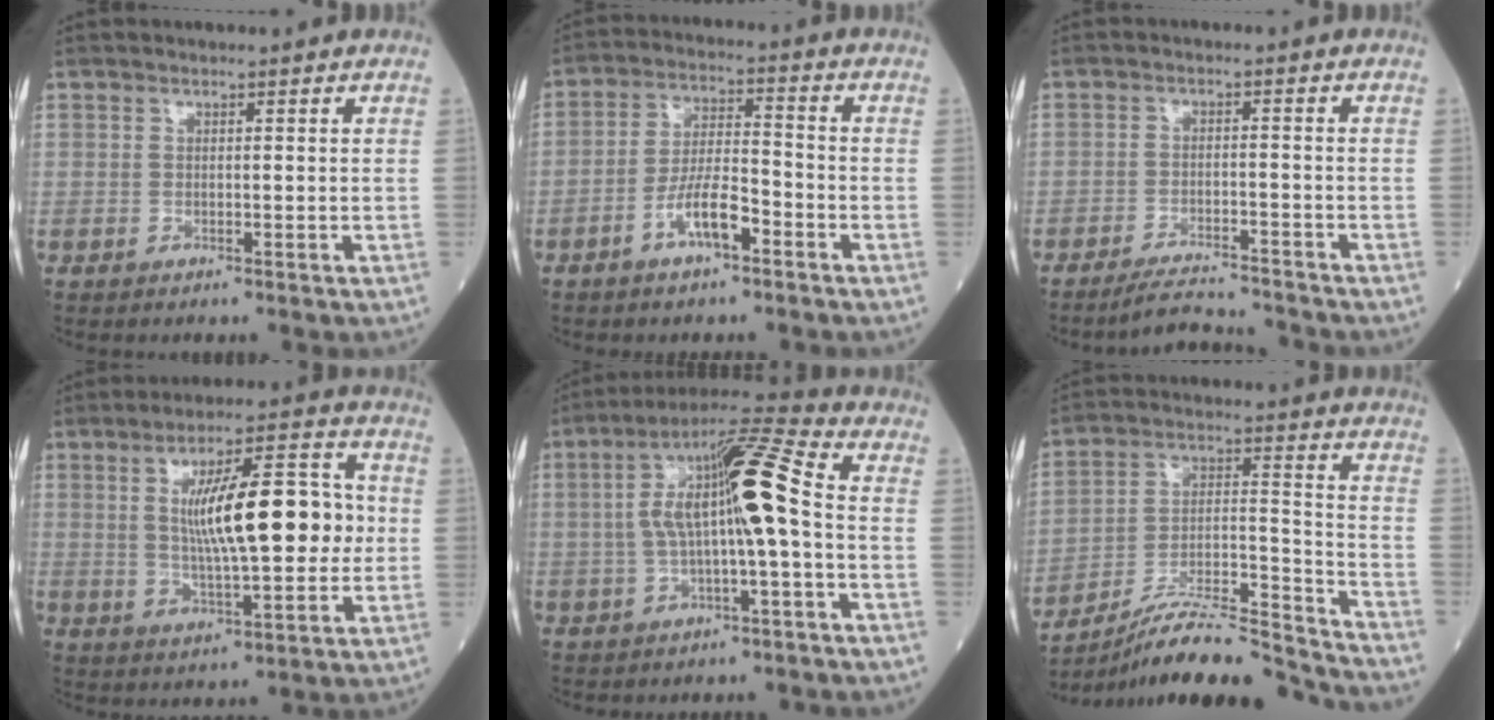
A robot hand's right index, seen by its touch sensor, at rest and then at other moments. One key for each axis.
{"total": 7.0, "fx": -3.7, "fy": 1.8, "fz": 5.6, "tx": -0.112, "ty": 0.009, "tz": -0.068}
{"total": 6.5, "fx": -6.4, "fy": 0.0, "fz": 1.2, "tx": -0.021, "ty": -0.006, "tz": -0.111}
{"total": 14.9, "fx": 1.3, "fy": 3.5, "fz": 14.4, "tx": -0.239, "ty": 0.023, "tz": 0.023}
{"total": 12.8, "fx": 0.0, "fy": 1.0, "fz": 12.8, "tx": -0.234, "ty": 0.032, "tz": -0.005}
{"total": 20.9, "fx": -19.5, "fy": 0.2, "fz": 7.4, "tx": -0.126, "ty": 0.008, "tz": -0.317}